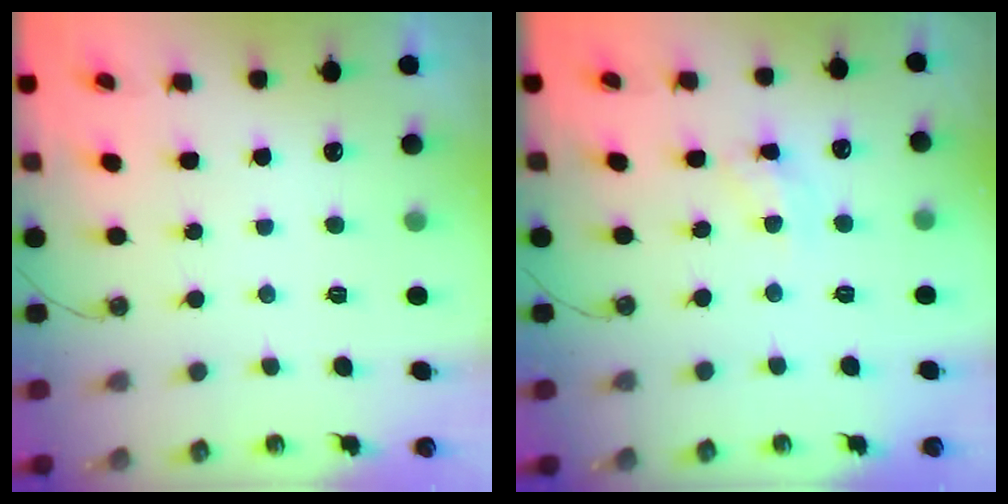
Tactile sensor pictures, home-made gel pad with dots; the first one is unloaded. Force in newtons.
{"total": 7.7, "press": 7.6, "slide": 0.6}